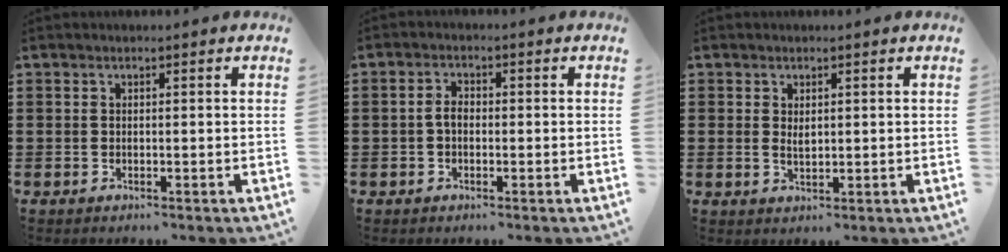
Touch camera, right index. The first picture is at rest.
{"total": 2.3, "force": [-0.4, 1.3, 1.9], "torque": [-0.043, 0.001, -0.011]}
{"total": 1.5, "force": [0.4, 0.8, 1.2], "torque": [-0.025, 0.006, 0.005]}